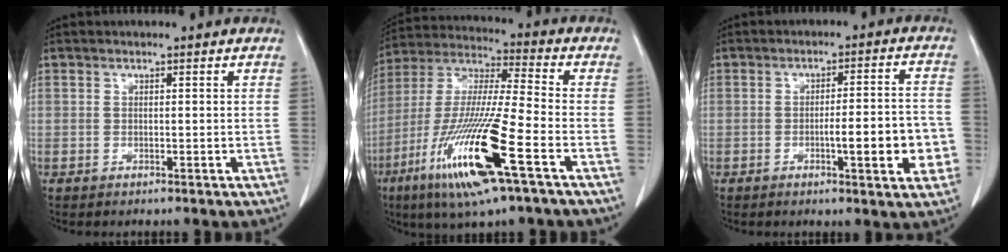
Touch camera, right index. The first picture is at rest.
{"total": 19.2, "force": [-8.3, 1.1, 17.2], "torque": [-0.375, -0.037, -0.159]}
{"total": 9.4, "force": [-2.6, 1.5, 8.9], "torque": [-0.115, 0.013, -0.030]}